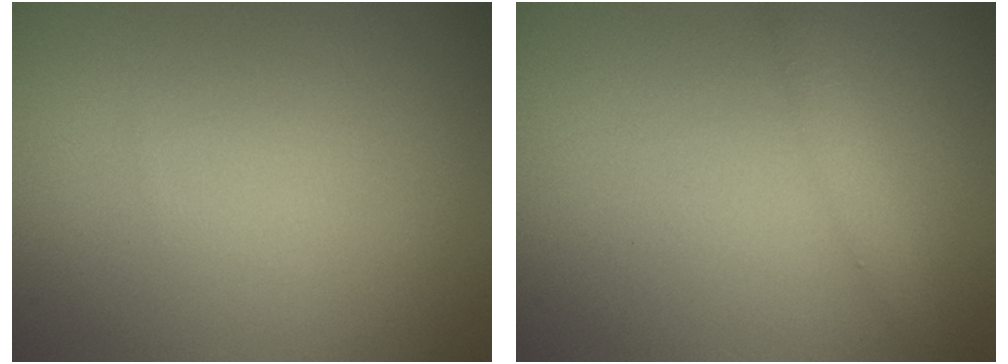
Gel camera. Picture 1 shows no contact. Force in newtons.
{"total": 1.7, "press": 1.7, "slide": 0.1}